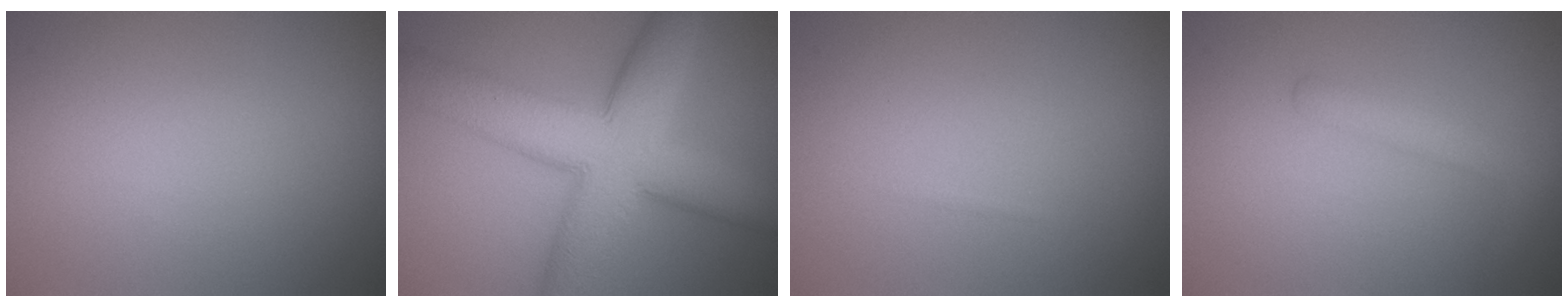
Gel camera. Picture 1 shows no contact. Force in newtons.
{"total": 10.0, "press": 10.0, "slide": 0.2}
{"total": 0.0}
{"total": 2.0, "press": 1.9, "slide": 0.1}